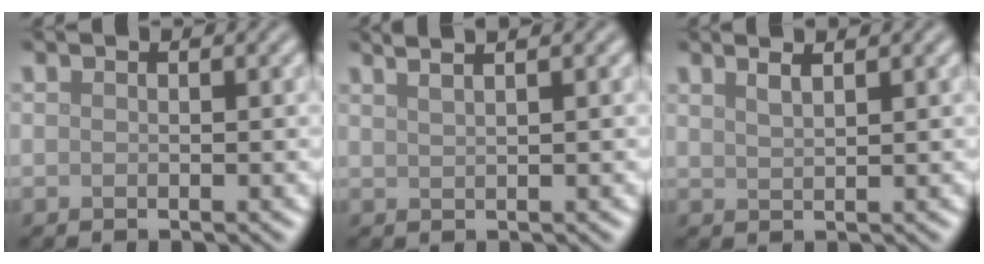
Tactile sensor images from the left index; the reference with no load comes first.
{"total": 4.5, "force": [3.0, 1.9, 2.8], "torque": [-0.017, 0.034, 0.016]}
{"total": 1.9, "force": [1.3, 0.6, 1.2], "torque": [-0.010, 0.009, 0.011]}